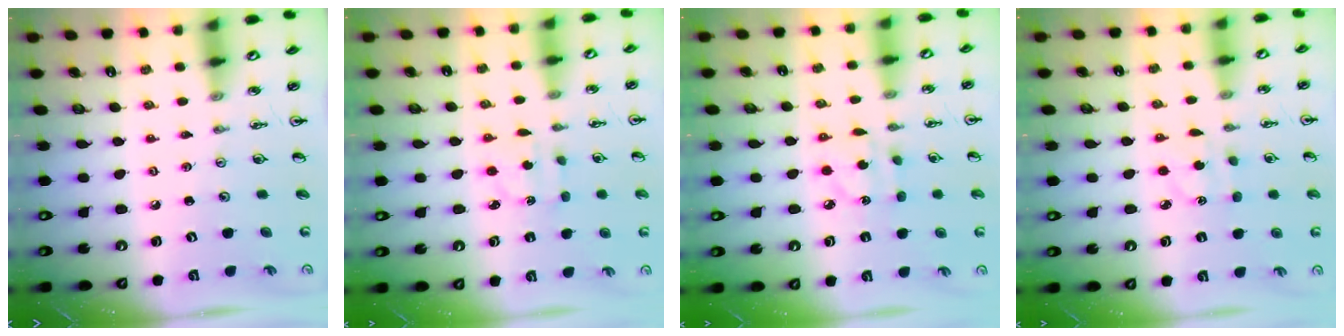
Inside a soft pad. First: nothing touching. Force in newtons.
{"total": 2.6, "press": 2.5, "slide": 0.6}
{"total": 5.6, "press": 5.6, "slide": 0.4}
{"total": 3.0, "press": 2.9, "slide": 0.8}